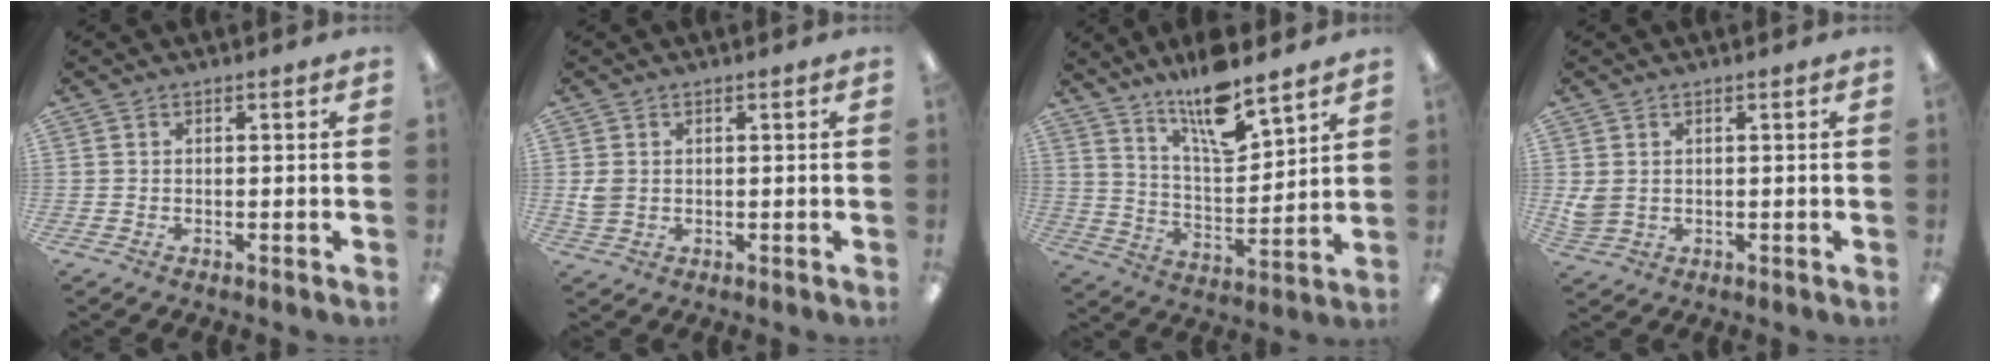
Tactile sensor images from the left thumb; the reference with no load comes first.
{"total": 2.8, "force": [0.8, 2.2, 1.5], "torque": [-0.023, 0.001, 0.013]}
{"total": 14.5, "force": [11.5, 3.5, 8.1], "torque": [-0.139, -0.071, 0.194]}
{"total": 3.1, "force": [1.2, 2.3, 1.6], "torque": [-0.033, 0.001, 0.026]}